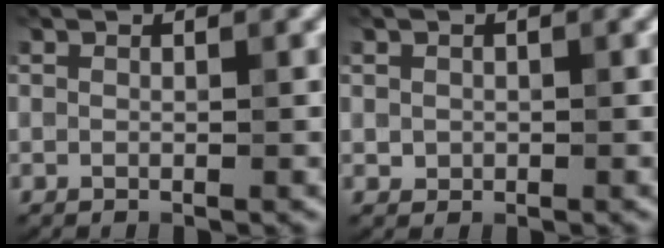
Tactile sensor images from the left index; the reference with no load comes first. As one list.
[{"total": 0.8, "force": [0.1, 0.8, 0.2], "torque": [0.000, -0.003, 0.002]}]